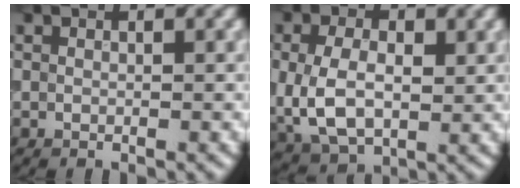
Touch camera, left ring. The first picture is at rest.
{"total": 6.2, "force": [0.0, 4.2, 4.6], "torque": [-0.104, -0.003, -0.001]}